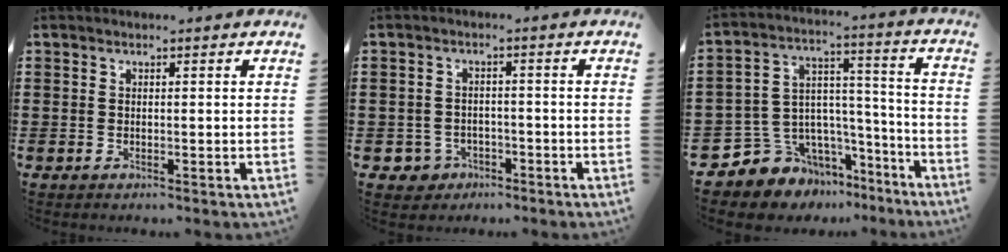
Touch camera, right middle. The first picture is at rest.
{"total": 2.8, "force": [-2.0, 1.8, 0.3], "torque": [-0.021, 0.000, -0.047]}
{"total": 7.9, "force": [-6.0, 5.2, -0.2], "torque": [-0.023, -0.001, -0.111]}